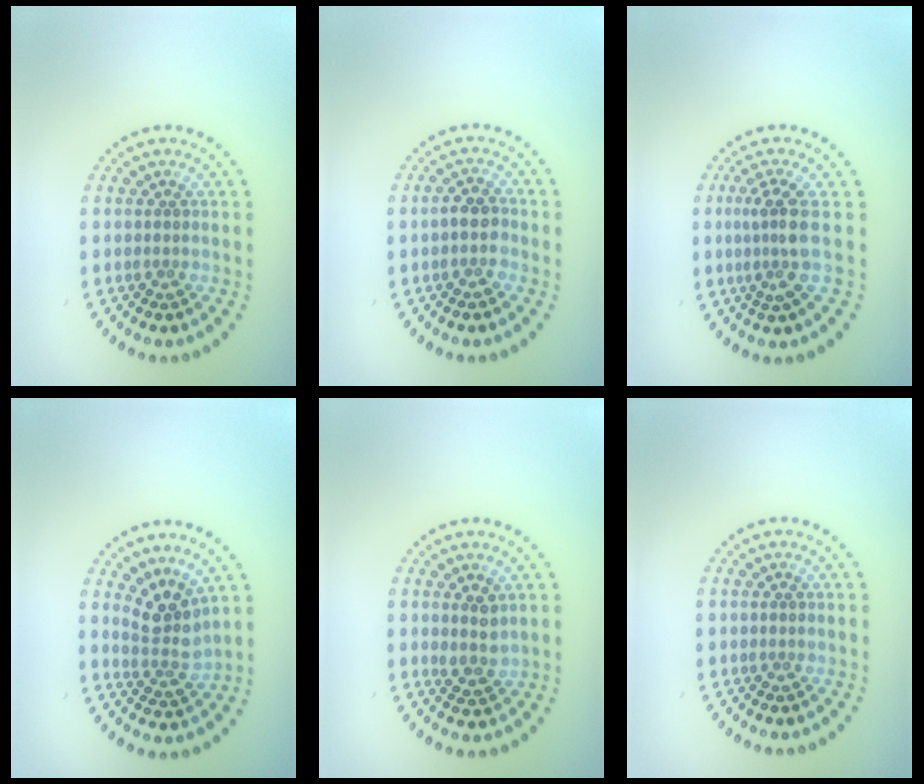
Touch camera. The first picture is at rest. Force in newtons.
{"total": 1.9, "press": 1.8, "slide": 0.6}
{"total": 2.8, "press": 2.1, "slide": 1.9}
{"total": 3.2, "press": 2.3, "slide": 2.3}
{"total": 2.0, "press": 1.7, "slide": 1.0}
{"total": 0.0}